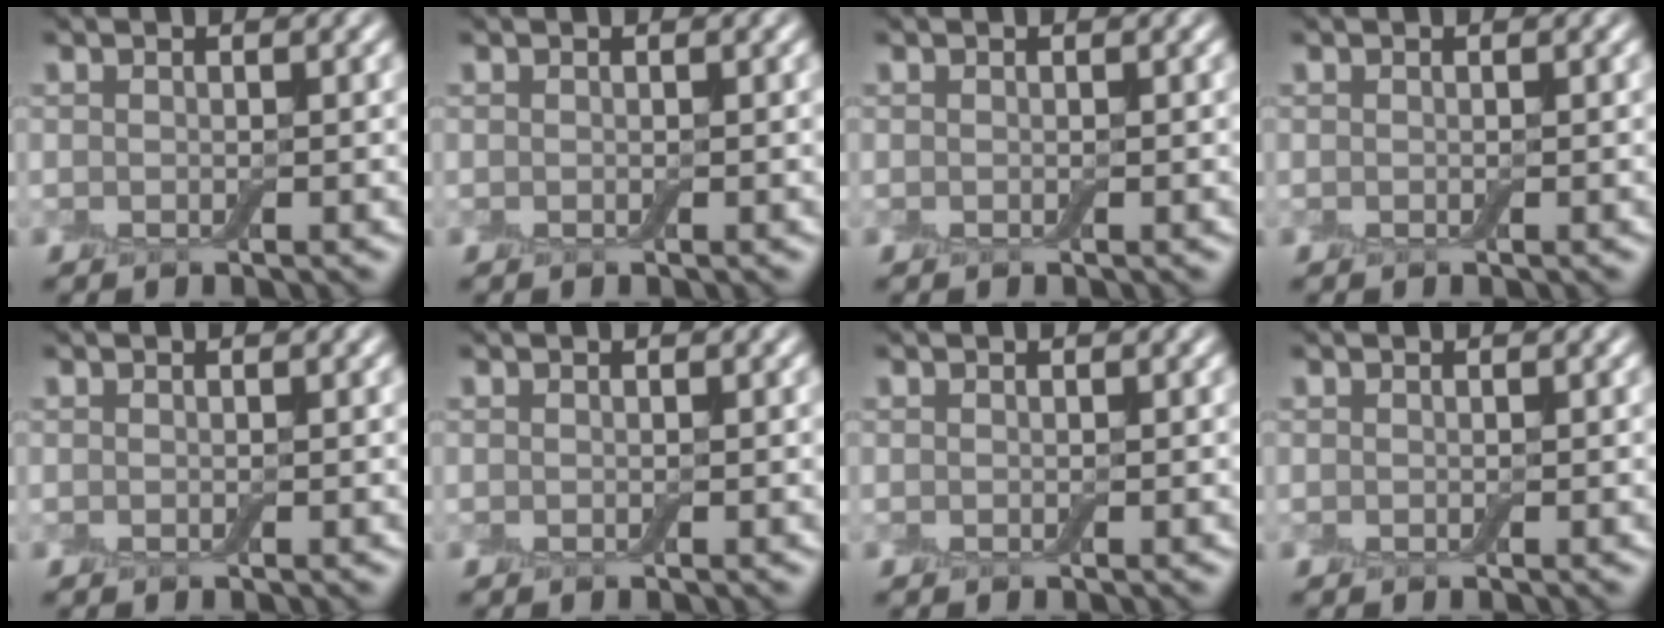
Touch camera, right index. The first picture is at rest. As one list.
[{"total": 0.0}, {"total": 0.0}, {"total": 0.0}, {"total": 0.0}, {"total": 0.0}, {"total": 0.0}, {"total": 0.0}]